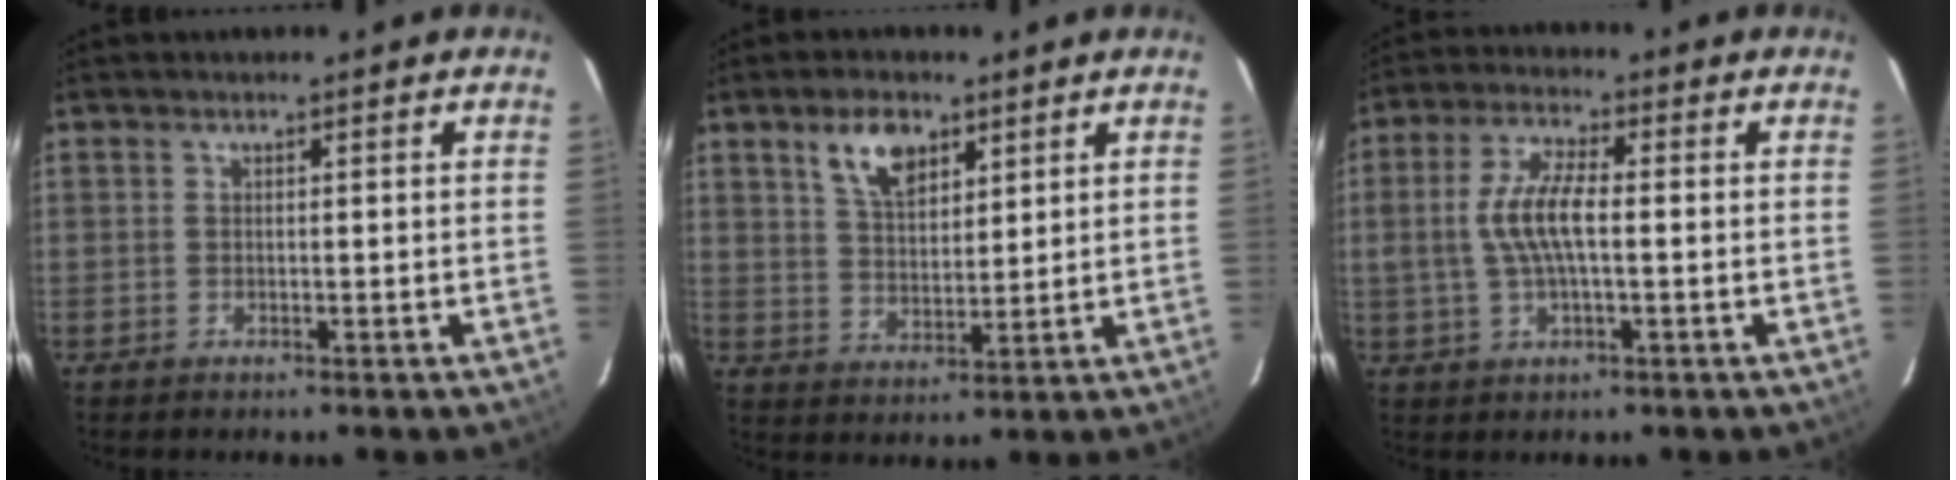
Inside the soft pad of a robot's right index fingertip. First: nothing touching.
{"total": 7.8, "force": [4.5, 4.0, 5.0], "torque": [-0.089, 0.009, 0.086]}
{"total": 8.3, "force": [-0.2, 2.9, 7.8], "torque": [-0.156, 0.007, -0.002]}